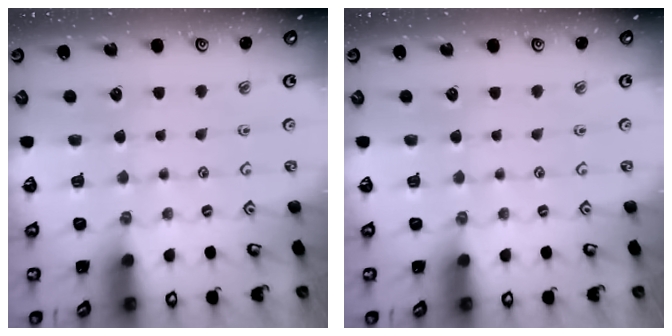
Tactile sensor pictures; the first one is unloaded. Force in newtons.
{"total": 0.0}